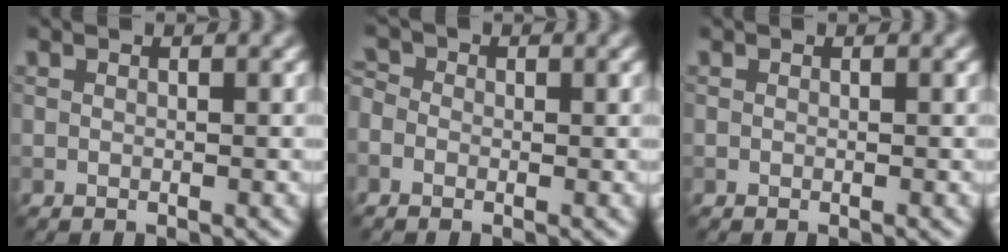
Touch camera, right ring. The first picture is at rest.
{"total": 1.8, "force": [-0.2, 1.5, 0.9], "torque": [-0.014, 0.007, -0.021]}
{"total": 0.0}